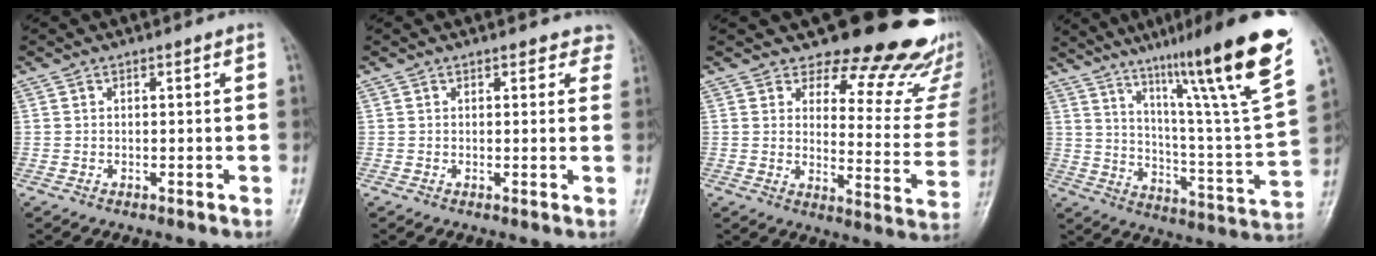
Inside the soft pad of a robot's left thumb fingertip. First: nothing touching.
{"total": 3.2, "force": [2.8, 1.6, 0.5], "torque": [0.030, -0.010, 0.013]}
{"total": 20.8, "force": [17.6, 7.8, 7.8], "torque": [-0.036, -0.146, 0.203]}
{"total": 25.2, "force": [16.2, 1.5, 19.3], "torque": [-0.264, -0.068, 0.252]}